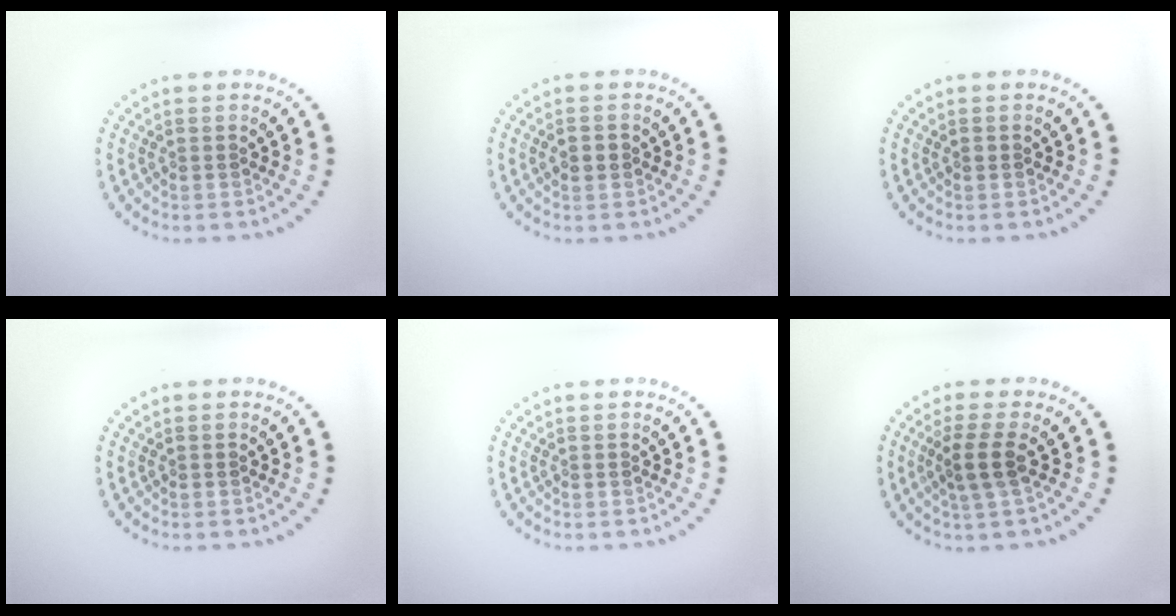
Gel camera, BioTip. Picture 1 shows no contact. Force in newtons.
{"total": 1.1, "press": 1.1, "slide": 0.1}
{"total": 0.5, "press": 0.4, "slide": 0.3}
{"total": 0.0}
{"total": 0.0}
{"total": 2.8, "press": 2.2, "slide": 1.6}